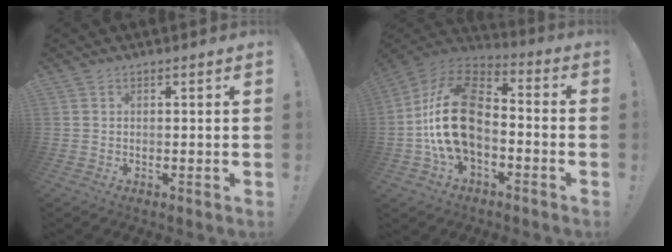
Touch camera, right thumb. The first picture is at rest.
{"total": 21.7, "force": [-2.4, 13.7, 16.7], "torque": [-0.322, 0.032, -0.034]}